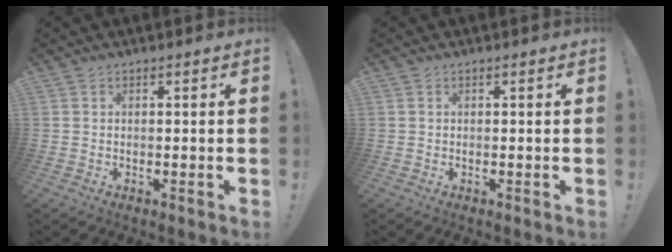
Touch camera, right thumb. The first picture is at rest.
{"total": 0.0}